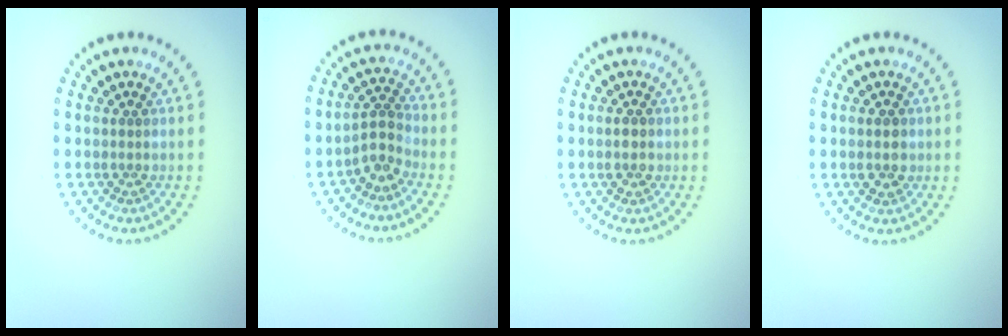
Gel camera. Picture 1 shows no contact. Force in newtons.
{"total": 2.4, "press": 1.7, "slide": 1.7}
{"total": 1.8, "press": 1.8, "slide": 0.1}
{"total": 1.6, "press": 1.6, "slide": 0.2}